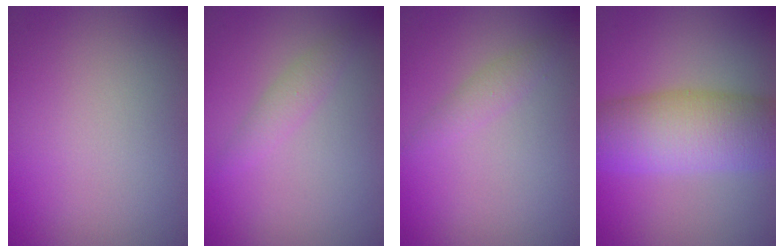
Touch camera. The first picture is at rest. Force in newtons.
{"total": 1.5, "press": 1.5, "slide": 0.0}
{"total": 1.4, "press": 1.4, "slide": 0.0}
{"total": 8.5, "press": 8.5, "slide": 0.0}